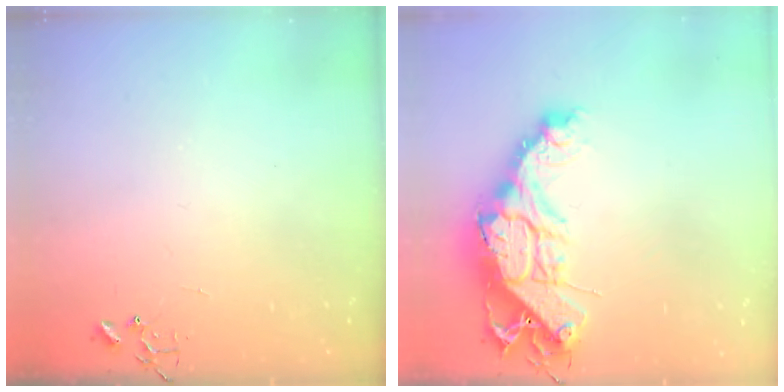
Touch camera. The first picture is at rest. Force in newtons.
{"total": 18.5, "press": 18.4, "slide": 2.0}